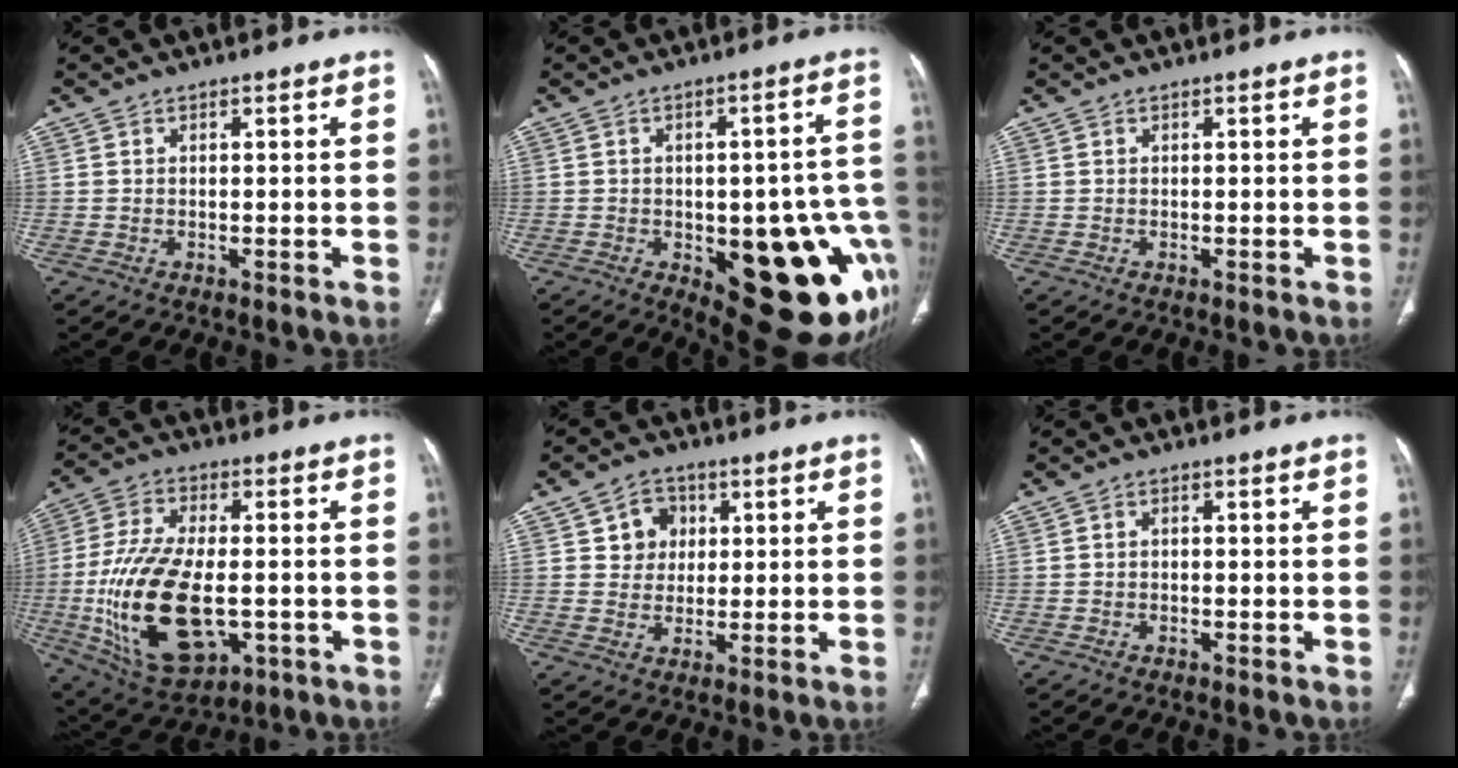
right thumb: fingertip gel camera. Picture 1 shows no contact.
{"total": 23.9, "force": [-7.7, 10.0, 20.2], "torque": [-0.178, 0.022, -0.075]}
{"total": 0.0}
{"total": 21.4, "force": [-3.8, 11.2, 17.8], "torque": [-0.349, -0.002, -0.046]}
{"total": 6.0, "force": [1.7, 5.3, 2.1], "torque": [-0.003, 0.000, 0.026]}
{"total": 0.7, "force": [-0.2, 0.5, 0.4], "torque": [-0.005, 0.002, -0.007]}